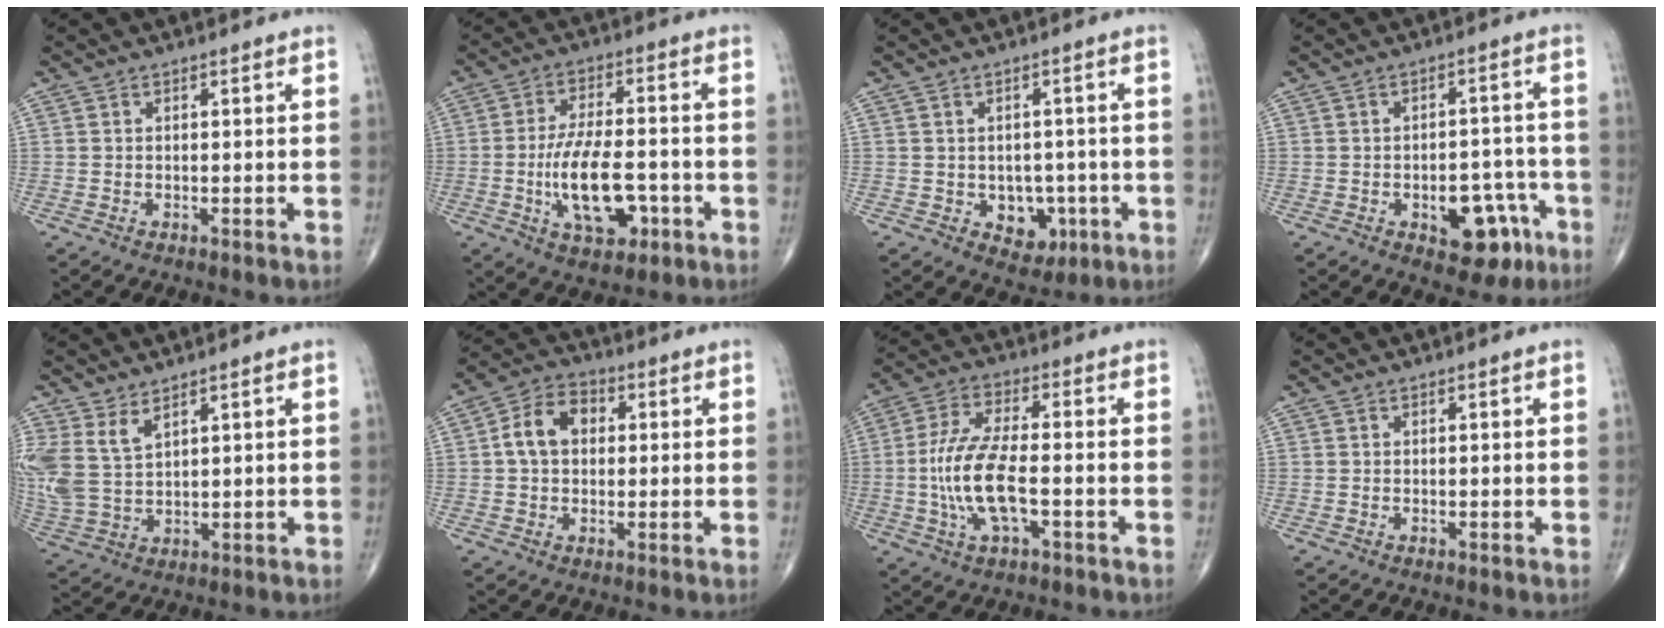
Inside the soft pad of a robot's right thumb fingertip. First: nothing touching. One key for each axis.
{"total": 12.5, "fx": -3.6, "fy": 6.2, "fz": 10.2, "tx": -0.156, "ty": 0.015, "tz": -0.052}
{"total": 6.1, "fx": -1.6, "fy": 4.8, "fz": 3.5, "tx": -0.014, "ty": 0.009, "tz": -0.011}
{"total": 10.3, "fx": -4.5, "fy": 5.9, "fz": 7.1, "tx": -0.059, "ty": 0.039, "tz": -0.050}
{"total": 8.1, "fx": 4.5, "fy": 4.1, "fz": 5.4, "tx": -0.122, "ty": -0.016, "tz": 0.107}
{"total": 8.5, "fx": 1.0, "fy": 6.2, "fz": 5.7, "tx": -0.092, "ty": 0.021, "tz": 0.010}
{"total": 12.1, "fx": -2.2, "fy": 4.6, "fz": 11.0, "tx": -0.237, "ty": 0.019, "tz": -0.042}
{"total": 0.0}